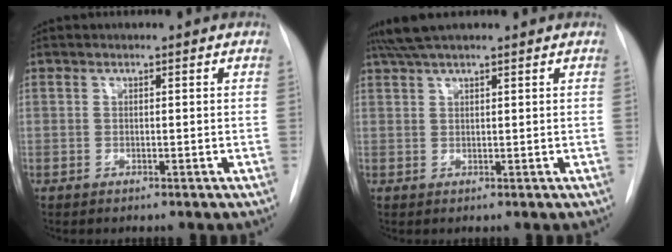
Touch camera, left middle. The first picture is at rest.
{"total": 5.4, "force": [4.5, 0.5, 2.9], "torque": [-0.052, 0.035, 0.082]}